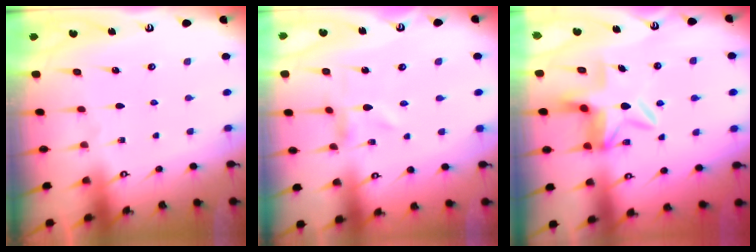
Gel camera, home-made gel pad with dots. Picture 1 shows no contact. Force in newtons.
{"total": 0.0}
{"total": 7.5, "press": 7.4, "slide": 1.2}